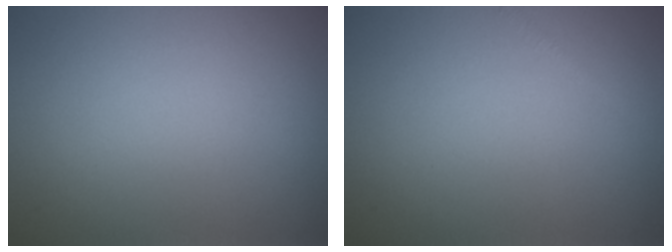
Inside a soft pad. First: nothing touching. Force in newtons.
{"total": 0.6, "press": 0.6, "slide": 0.0}